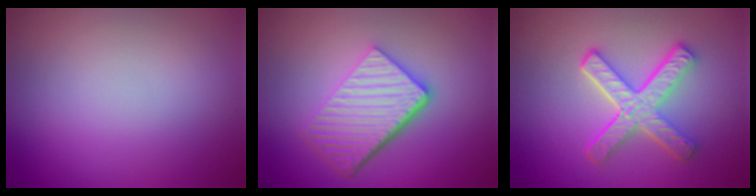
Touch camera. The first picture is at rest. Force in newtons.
{"total": 5.7, "press": 4.0, "slide": 4.1}
{"total": 5.0, "press": 3.8, "slide": 3.2}